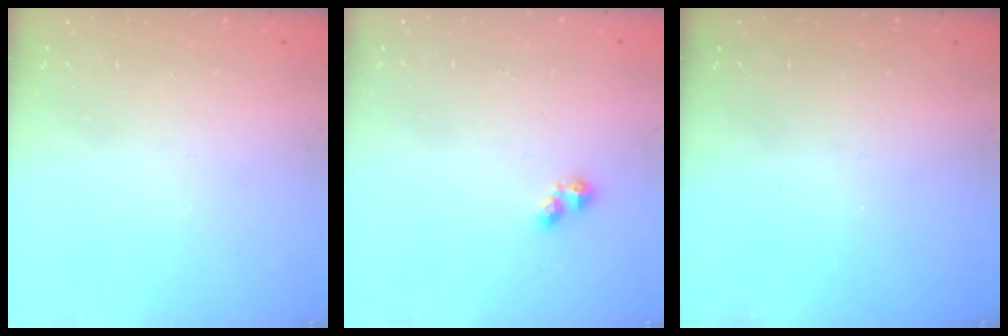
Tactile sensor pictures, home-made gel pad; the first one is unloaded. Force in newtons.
{"total": 2.9, "press": 2.8, "slide": 0.5}
{"total": 0.0}